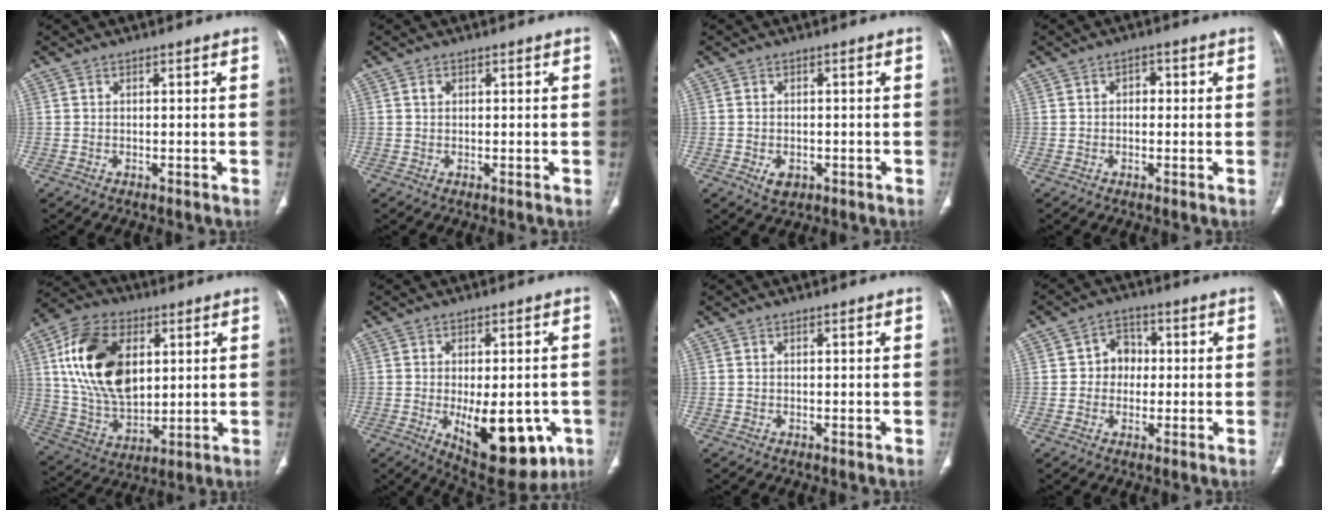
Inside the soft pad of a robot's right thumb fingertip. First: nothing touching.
{"total": 0.9, "force": [0.3, 0.7, 0.5], "torque": [-0.008, 0.003, 0.006]}
{"total": 3.1, "force": [-1.1, 2.1, 2.0], "torque": [-0.028, 0.001, -0.011]}
{"total": 2.1, "force": [0.2, 1.5, 1.4], "torque": [-0.009, 0.007, -0.002]}
{"total": 20.2, "force": [5.2, 12.5, 15.0], "torque": [-0.251, -0.008, 0.101]}
{"total": 16.8, "force": [-5.0, 8.1, 13.8], "torque": [-0.166, -0.008, -0.045]}
{"total": 0.0}
{"total": 5.3, "force": [0.2, 4.7, 2.6], "torque": [-0.008, 0.013, -0.006]}